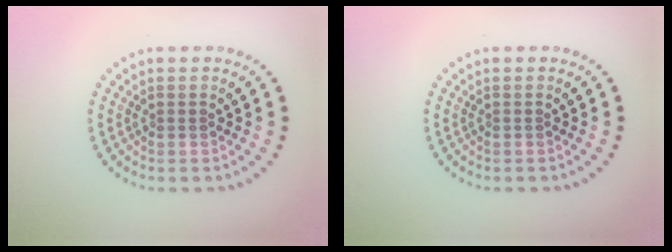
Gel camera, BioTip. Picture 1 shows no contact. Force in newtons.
{"total": 0.0}